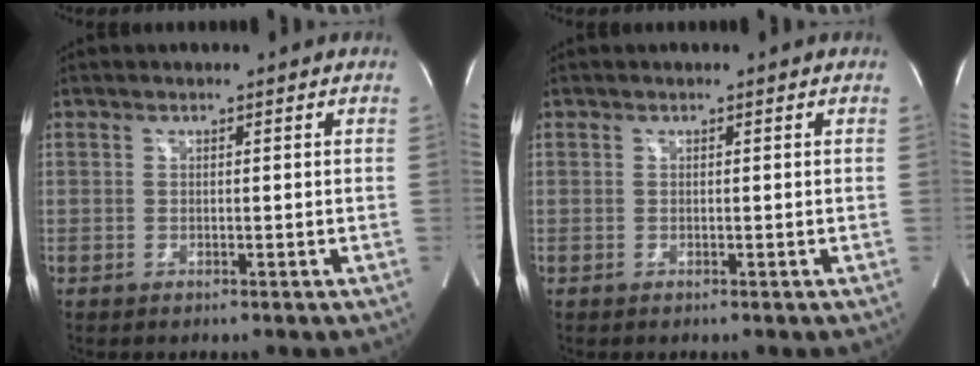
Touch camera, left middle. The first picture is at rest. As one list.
[{"total": 0.0}]